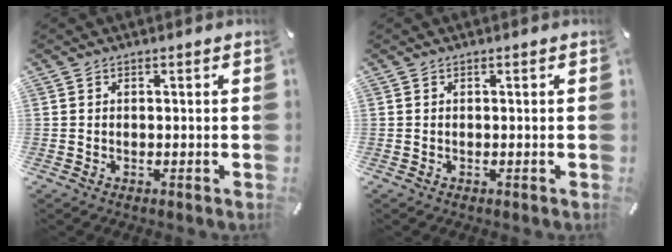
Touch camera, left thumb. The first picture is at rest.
{"total": 0.0}